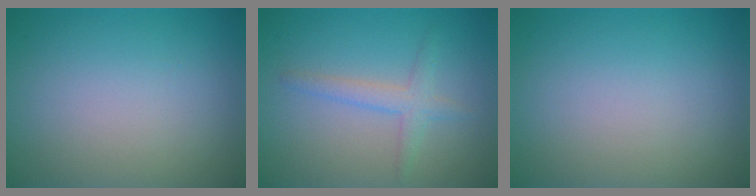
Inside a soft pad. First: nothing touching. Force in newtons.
{"total": 2.2, "press": 2.2, "slide": 0.0}
{"total": 0.0}